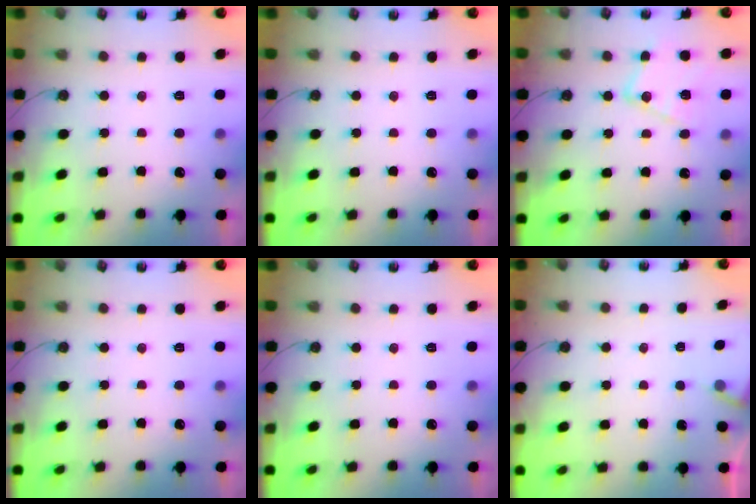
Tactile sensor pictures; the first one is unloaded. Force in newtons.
{"total": 0.0}
{"total": 13.4, "press": 13.4, "slide": 1.3}
{"total": 0.0}
{"total": 0.0}
{"total": 2.8, "press": 2.7, "slide": 0.4}